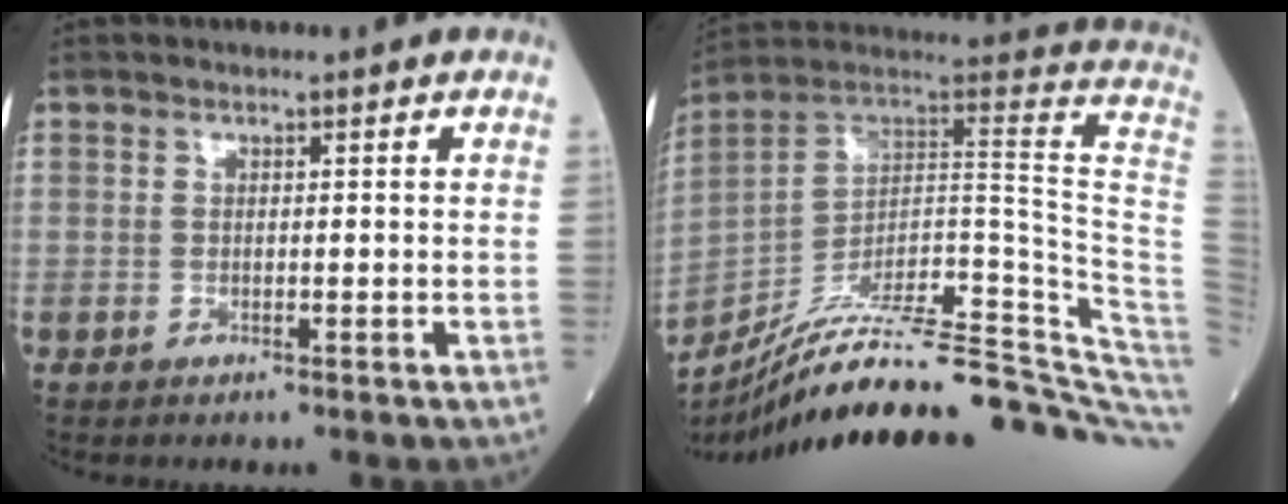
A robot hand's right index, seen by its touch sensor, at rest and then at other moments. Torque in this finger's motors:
{"motor_torque": [0.20, -1.94, 0.74, 0.21]}